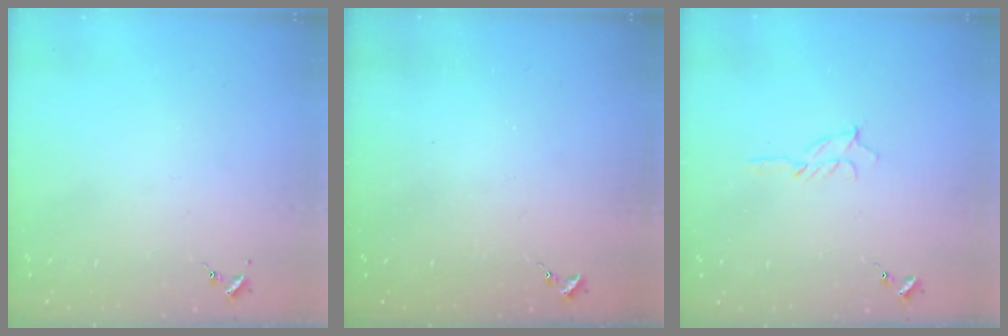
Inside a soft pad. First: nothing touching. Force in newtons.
{"total": 0.0}
{"total": 5.0, "press": 5.0, "slide": 0.6}